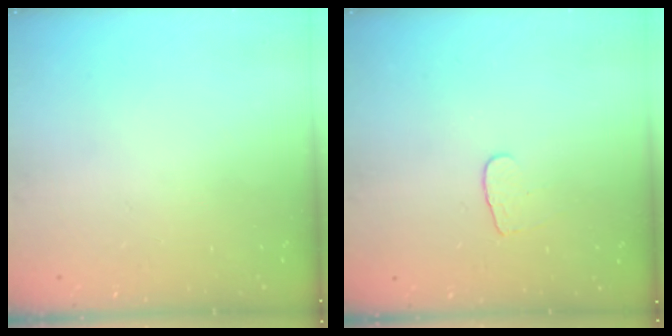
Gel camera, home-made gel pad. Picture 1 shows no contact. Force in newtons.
{"total": 4.4, "press": 4.4, "slide": 0.3}